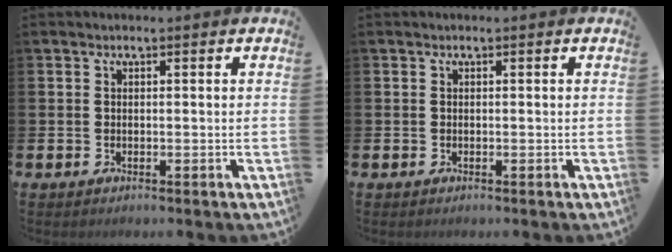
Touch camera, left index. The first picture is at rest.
{"total": 0.0}